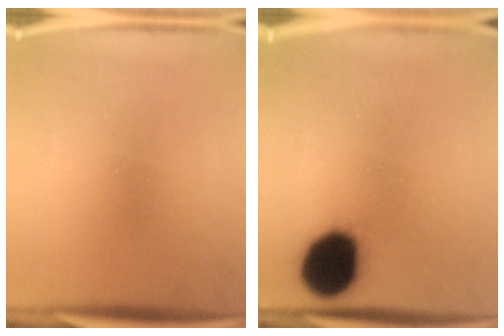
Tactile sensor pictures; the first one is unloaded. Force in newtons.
{"total": 18.4}